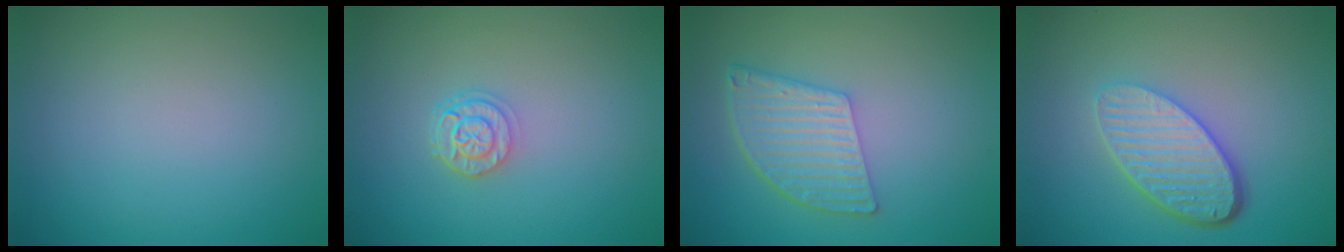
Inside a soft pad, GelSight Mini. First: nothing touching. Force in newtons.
{"total": 2.4, "press": 1.9, "slide": 1.4}
{"total": 5.2, "press": 3.8, "slide": 3.6}
{"total": 5.3, "press": 3.8, "slide": 3.7}